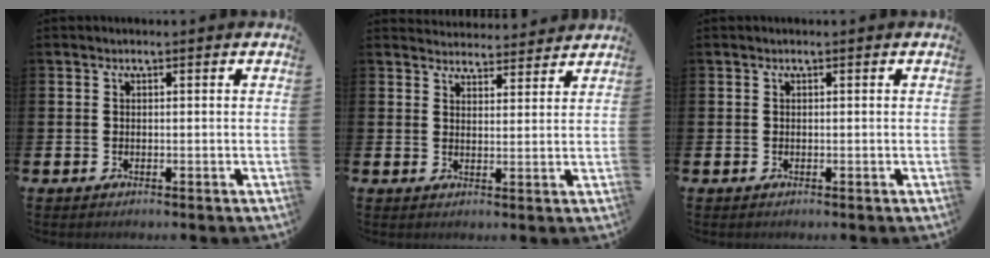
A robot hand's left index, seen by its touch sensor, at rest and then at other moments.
{"total": 3.8, "force": [3.7, 0.7, -0.2], "torque": [0.000, -0.025, 0.067]}
{"total": 0.0}